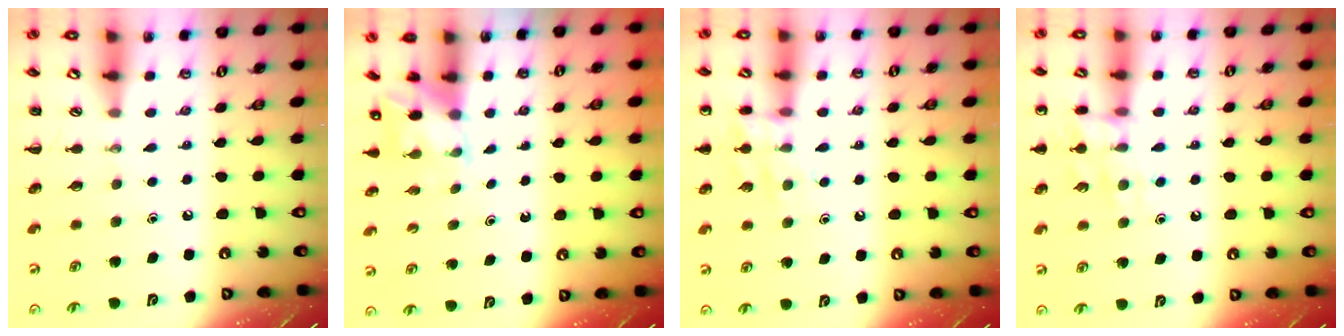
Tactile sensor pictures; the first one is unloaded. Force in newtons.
{"total": 2.1, "press": 2.0, "slide": 0.7}
{"total": 10.1, "press": 10.1, "slide": 0.6}
{"total": 11.4, "press": 11.4, "slide": 0.8}